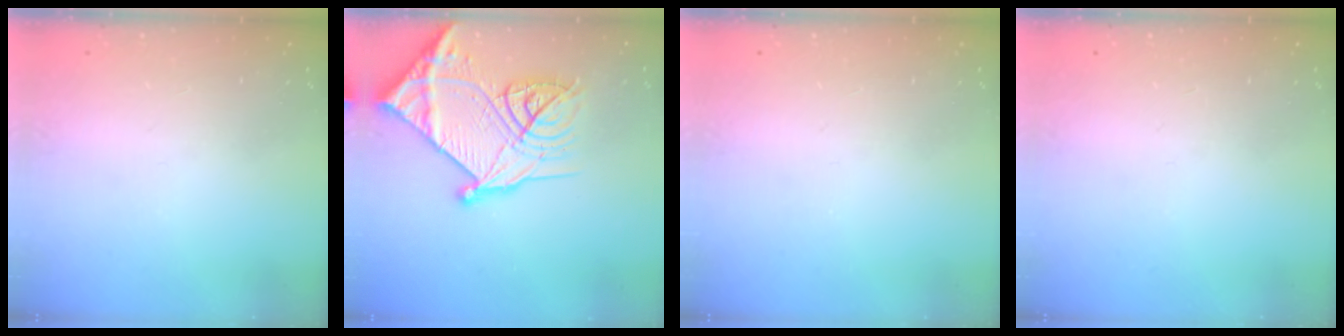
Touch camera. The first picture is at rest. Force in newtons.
{"total": 30.3, "press": 30.1, "slide": 3.2}
{"total": 0.0}
{"total": 0.0}